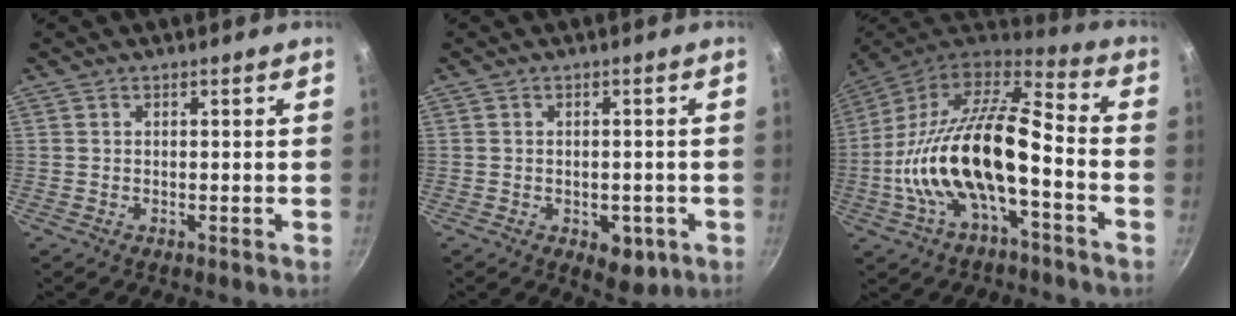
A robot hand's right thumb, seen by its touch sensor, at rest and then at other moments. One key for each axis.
{"total": 5.8, "fx": -2.2, "fy": 3.4, "fz": 4.1, "tx": -0.028, "ty": 0.009, "tz": -0.020}
{"total": 21.1, "fx": -5.0, "fy": 8.7, "fz": 18.6, "tx": -0.347, "ty": 0.044, "tz": -0.104}